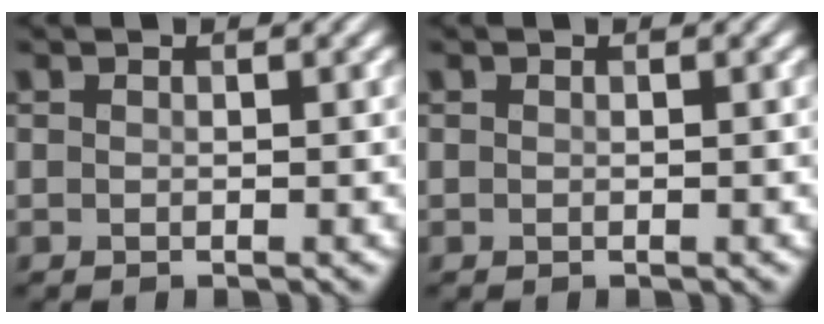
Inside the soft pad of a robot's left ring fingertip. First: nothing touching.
{"total": 0.0}